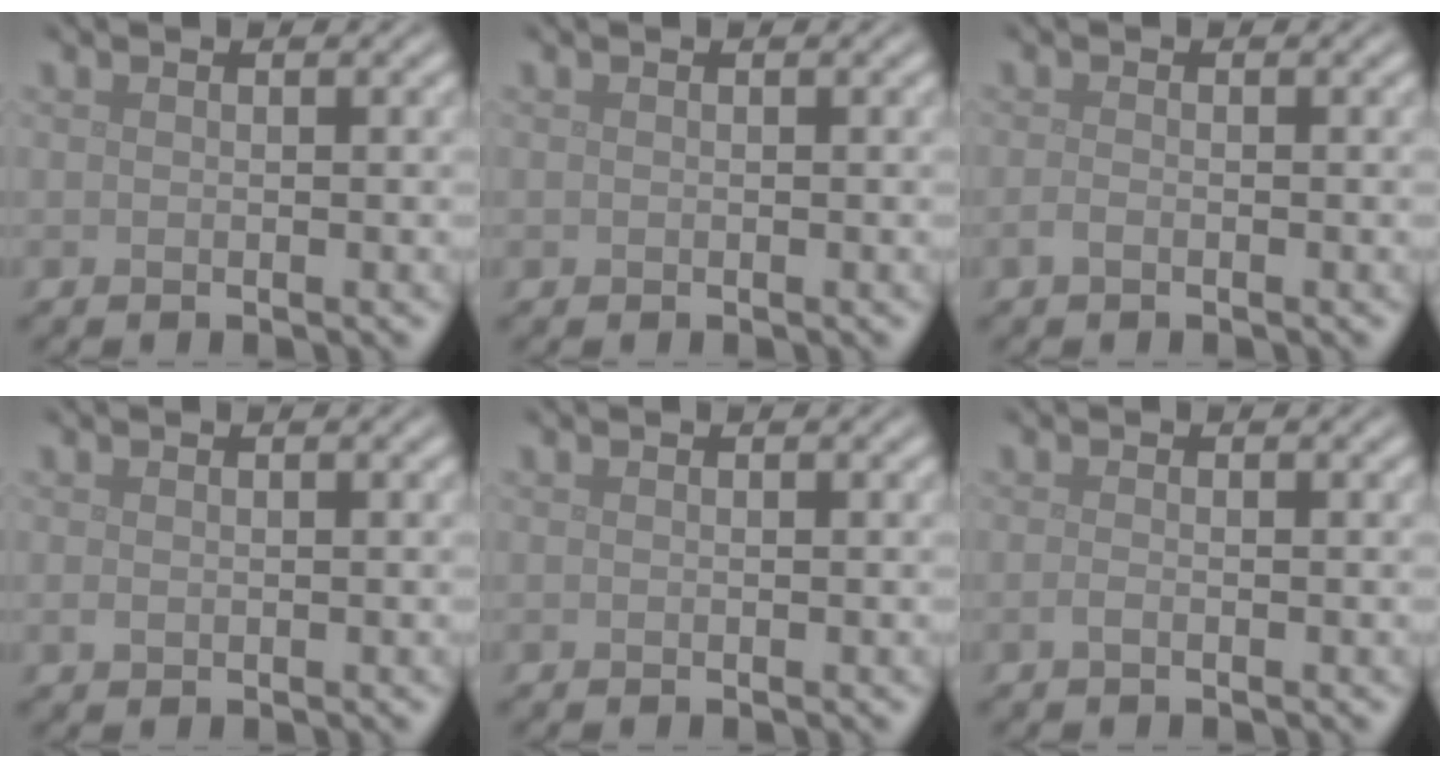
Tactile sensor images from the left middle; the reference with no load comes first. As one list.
[{"total": 0.0}, {"total": 0.7, "force": [-0.4, 0.3, 0.5], "torque": [-0.012, -0.002, -0.010]}, {"total": 0.5, "force": [0.0, 0.4, 0.3], "torque": [-0.006, -0.003, 0.000]}, {"total": 0.0}, {"total": 0.7, "force": [-0.3, 0.2, 0.5], "torque": [-0.012, -0.002, -0.008]}]